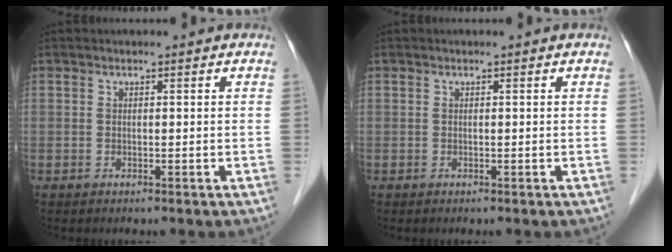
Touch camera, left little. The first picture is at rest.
{"total": 0.0}